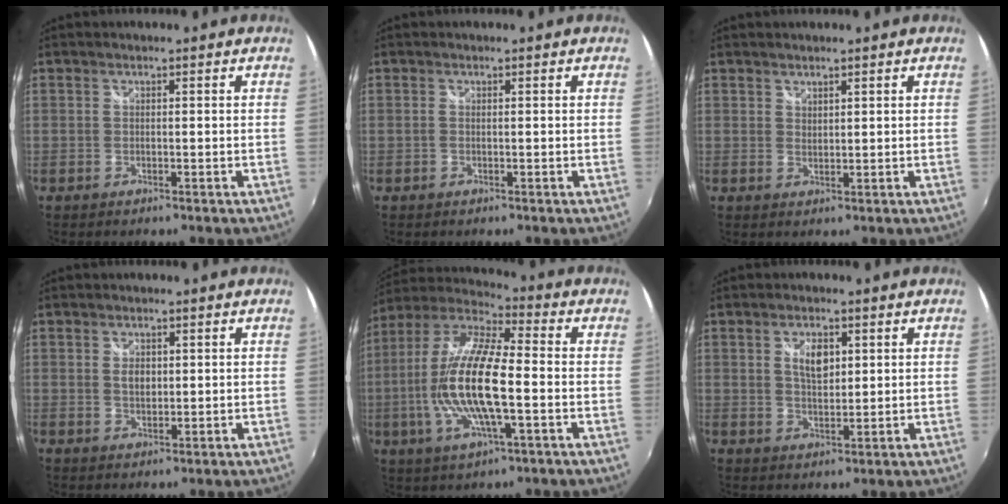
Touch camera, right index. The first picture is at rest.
{"total": 0.0}
{"total": 1.2, "force": [1.2, 0.3, 0.1], "torque": [0.003, 0.001, 0.020]}
{"total": 2.4, "force": [0.4, 1.6, 1.7], "torque": [-0.028, 0.001, 0.007]}
{"total": 18.3, "force": [-2.7, 4.8, 17.5], "torque": [-0.342, -0.005, -0.057]}
{"total": 4.6, "force": [1.5, 2.4, 3.6], "torque": [-0.060, 0.003, 0.025]}